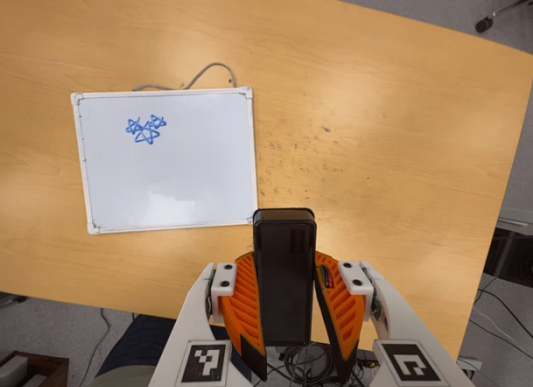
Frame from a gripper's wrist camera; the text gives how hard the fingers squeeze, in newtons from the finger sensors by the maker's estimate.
{"total": 9.2, "left": 7.5, "right": 11.0}